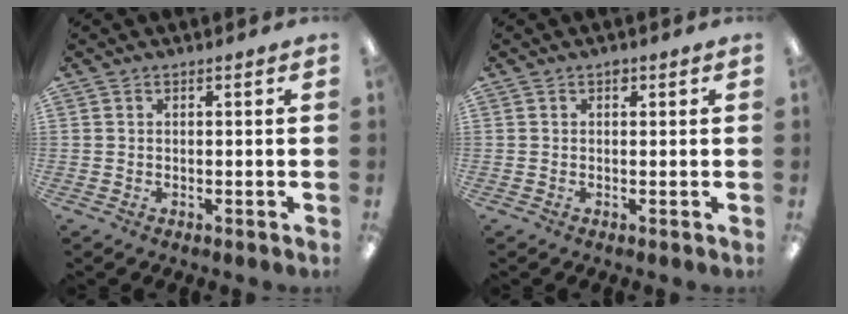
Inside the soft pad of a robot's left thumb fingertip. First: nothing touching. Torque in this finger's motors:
{"motor_torque": [0.13, -0.01, 0.34, -0.08, 0.01]}